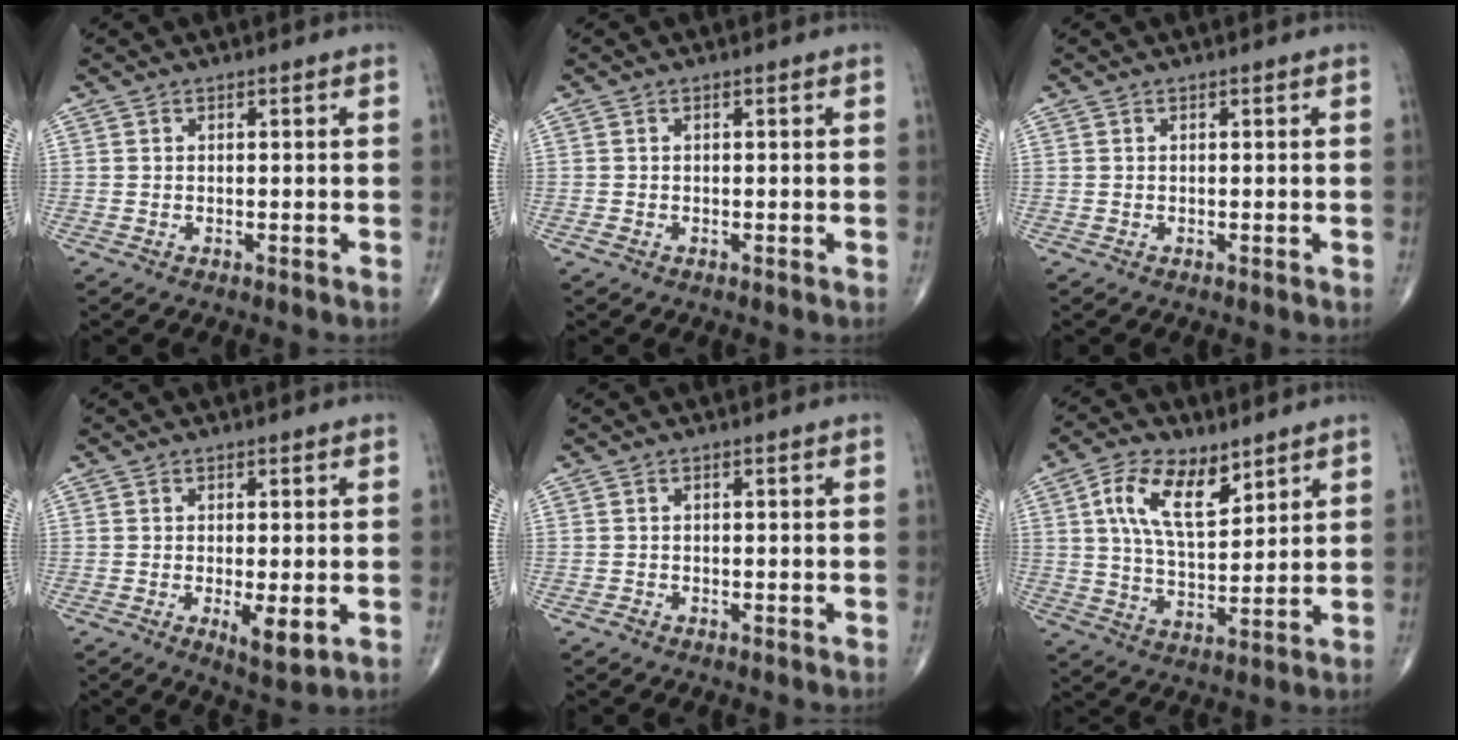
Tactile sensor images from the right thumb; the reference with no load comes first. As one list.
[{"total": 0.6, "force": [-0.2, 0.4, 0.3], "torque": [-0.006, 0.000, -0.005]}, {"total": 0.0}, {"total": 5.0, "force": [-1.1, 1.5, 4.7], "torque": [-0.076, -0.016, -0.015]}, {"total": 0.6, "force": [-0.4, 0.4, 0.1], "torque": [-0.001, 0.000, -0.012]}, {"total": 11.7, "force": [5.7, 5.8, 8.4], "torque": [-0.137, -0.025, 0.110]}]